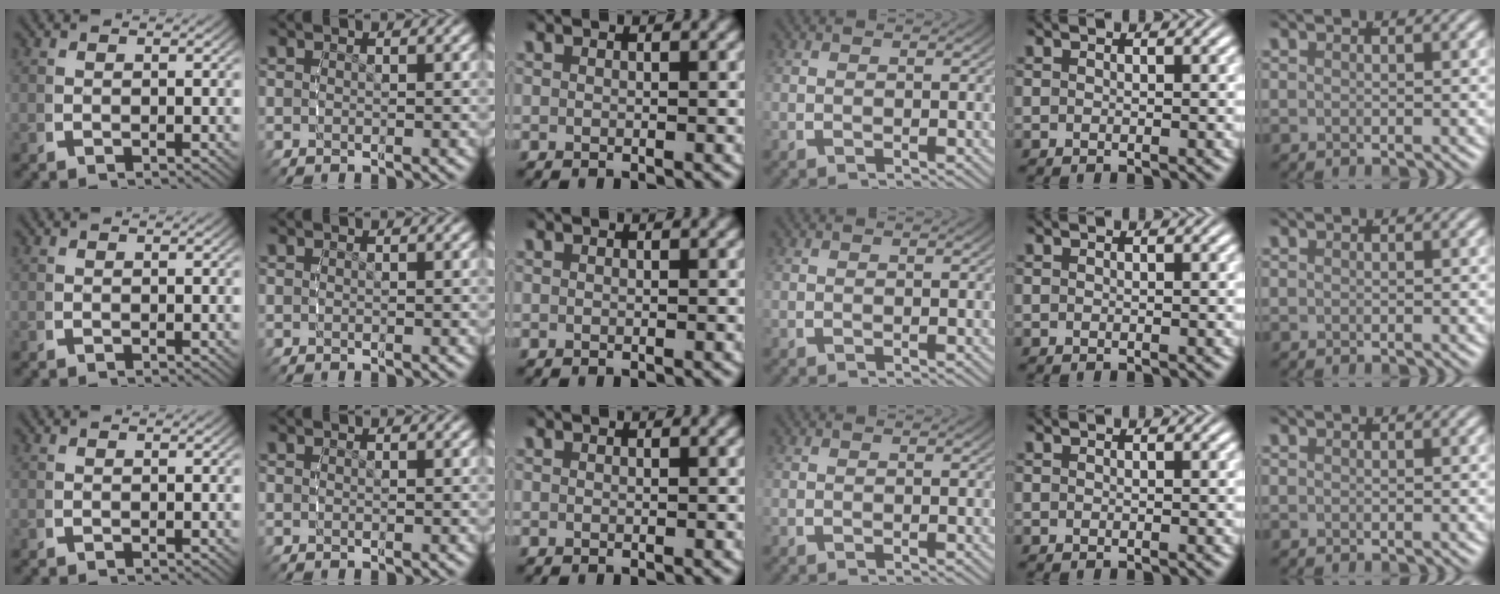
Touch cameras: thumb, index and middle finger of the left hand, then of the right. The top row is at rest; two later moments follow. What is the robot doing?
{"motion": "reach", "object": "paper towel"}